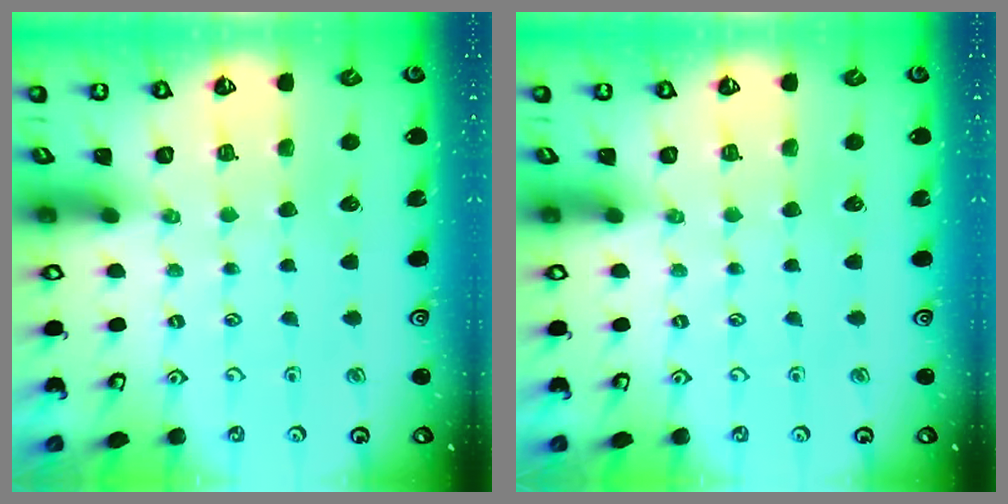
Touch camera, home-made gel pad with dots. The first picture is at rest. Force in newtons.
{"total": 0.0}